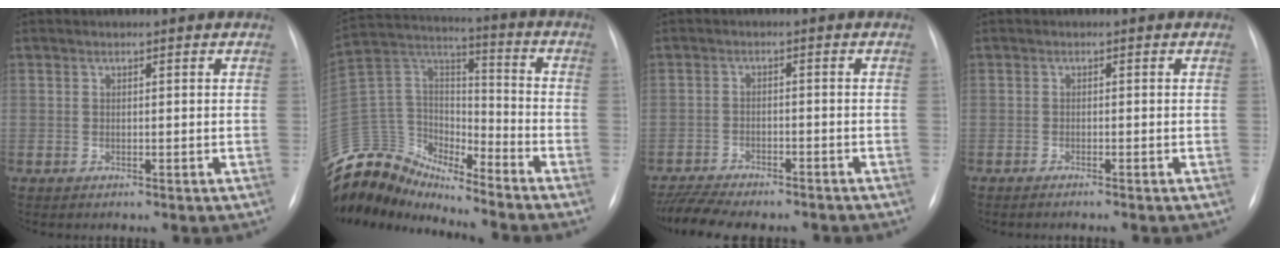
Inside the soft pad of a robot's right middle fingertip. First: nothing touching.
{"total": 13.8, "force": [-13.3, 3.3, 1.3], "torque": [-0.031, 0.077, -0.255]}
{"total": 11.5, "force": [-10.3, 2.5, 4.4], "torque": [-0.078, 0.001, -0.150]}
{"total": 1.8, "force": [-1.5, -0.3, 0.9], "torque": [-0.012, 0.000, -0.018]}